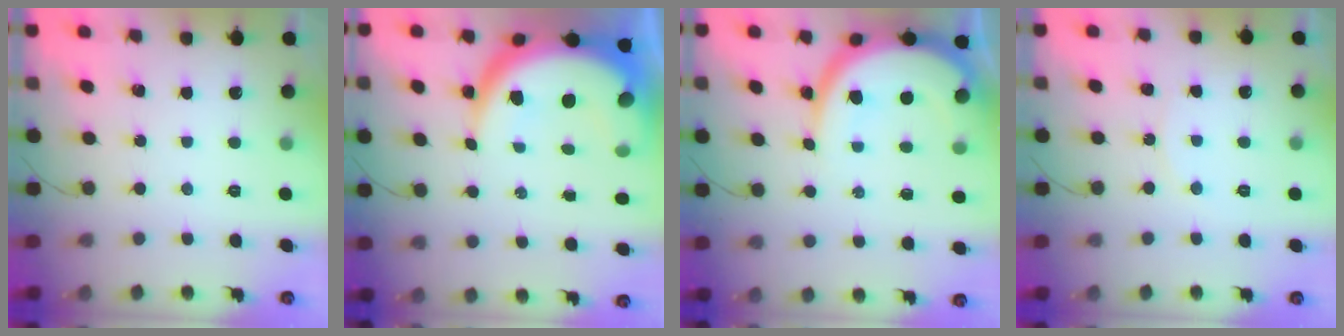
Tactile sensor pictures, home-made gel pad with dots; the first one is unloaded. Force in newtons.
{"total": 14.2, "press": 14.2, "slide": 1.3}
{"total": 12.1, "press": 12.1, "slide": 1.0}
{"total": 4.6, "press": 4.6, "slide": 0.5}